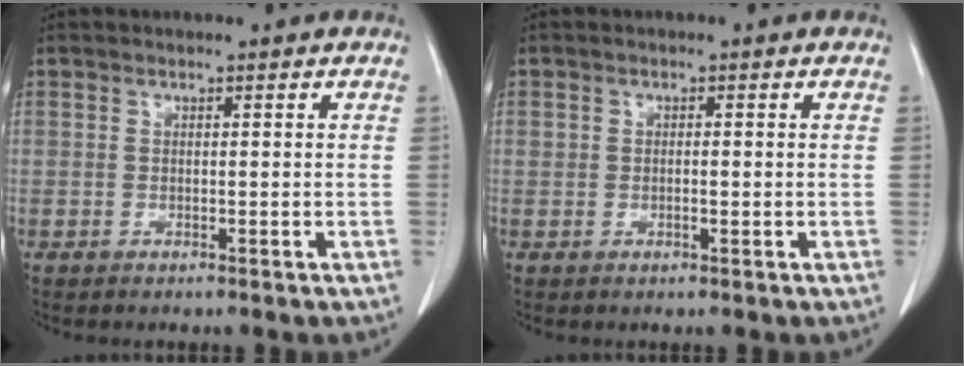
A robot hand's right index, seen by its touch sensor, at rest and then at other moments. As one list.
[{"total": 0.9, "force": [-0.1, 0.5, 0.8], "torque": [-0.016, 0.005, 0.002]}]